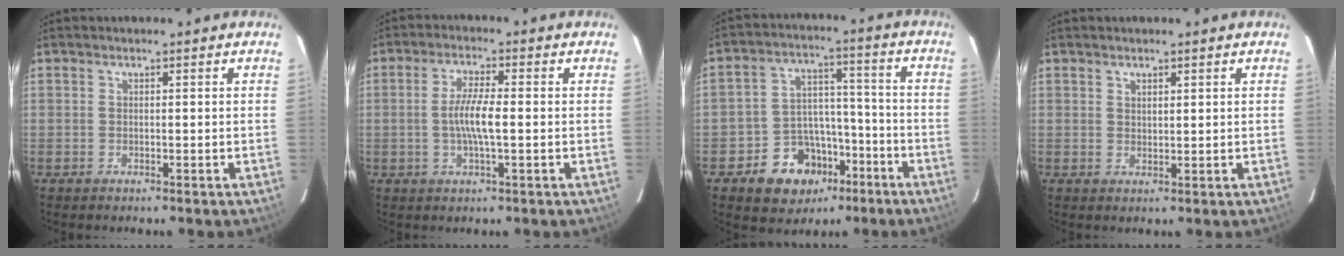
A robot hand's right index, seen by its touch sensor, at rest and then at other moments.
{"total": 5.9, "force": [-0.6, 0.9, 5.8], "torque": [-0.109, 0.001, -0.011]}
{"total": 12.1, "force": [-6.6, 9.1, 4.3], "torque": [-0.087, 0.038, -0.087]}
{"total": 1.5, "force": [1.1, 0.7, 0.6], "torque": [-0.007, 0.002, 0.021]}